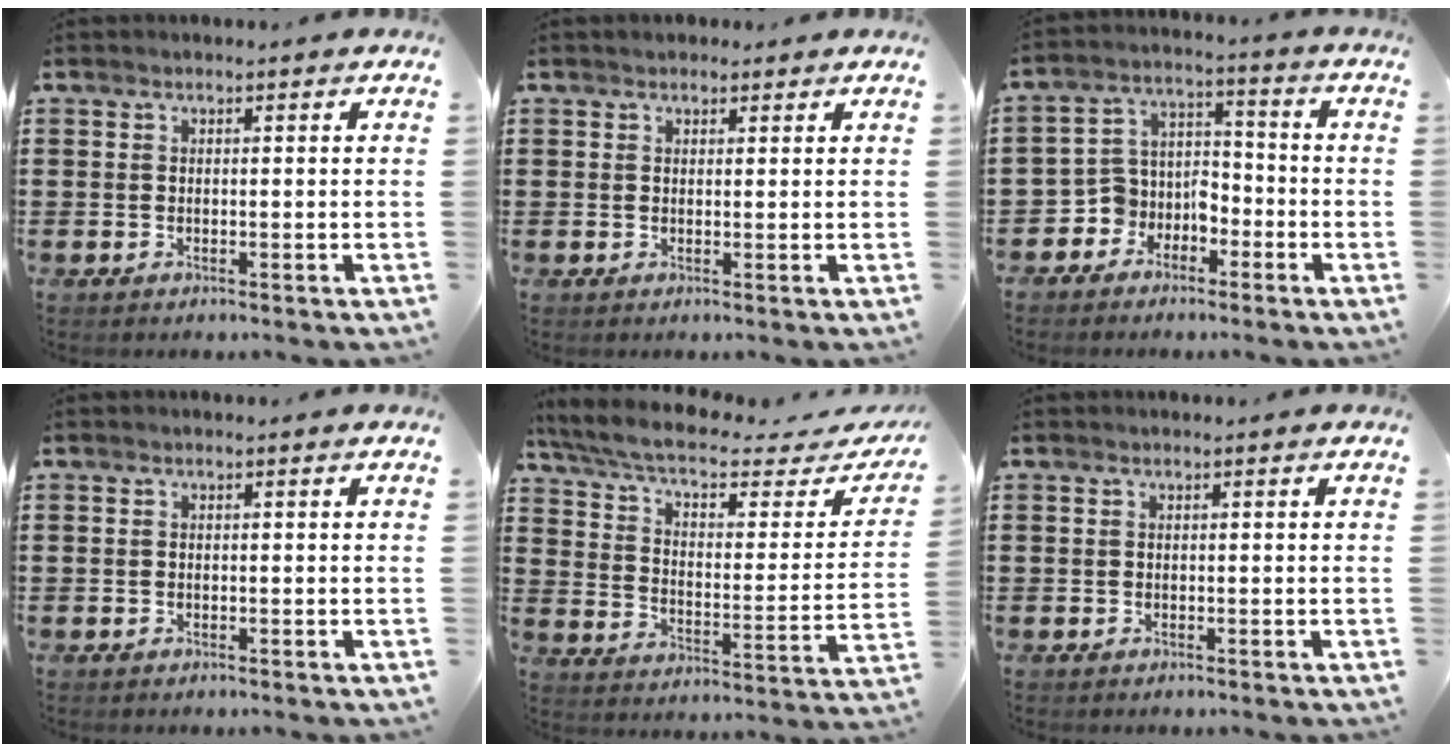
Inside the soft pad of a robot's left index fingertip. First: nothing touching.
{"total": 1.3, "force": [1.1, 0.7, 0.1], "torque": [-0.005, 0.005, 0.022]}
{"total": 5.2, "force": [-3.5, 3.9, 0.1], "torque": [-0.024, 0.000, -0.074]}
{"total": 0.0}
{"total": 7.2, "force": [5.6, 1.3, 4.5], "torque": [-0.109, -0.036, 0.093]}
{"total": 0.0}